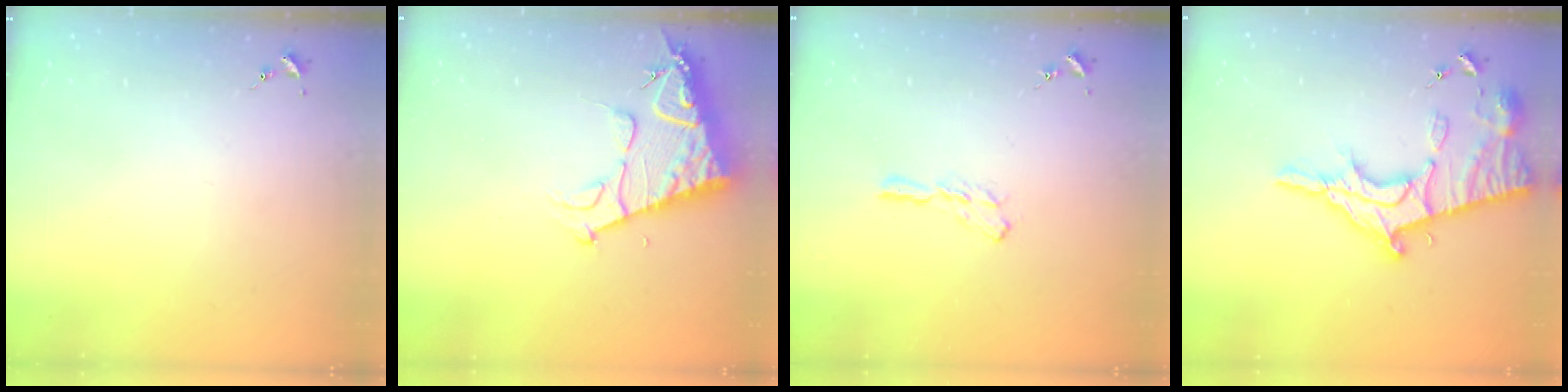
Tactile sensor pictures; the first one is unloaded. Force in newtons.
{"total": 13.0, "press": 12.9, "slide": 1.3}
{"total": 5.8, "press": 5.8, "slide": 0.5}
{"total": 19.8, "press": 19.8, "slide": 1.8}